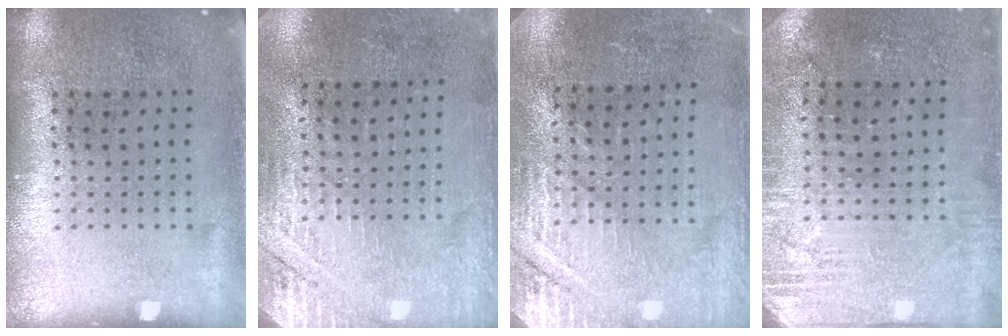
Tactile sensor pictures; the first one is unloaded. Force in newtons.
{"total": 2.8, "press": 2.5, "slide": 1.3}
{"total": 2.9, "press": 2.9, "slide": 0.3}
{"total": 2.9, "press": 2.8, "slide": 0.9}